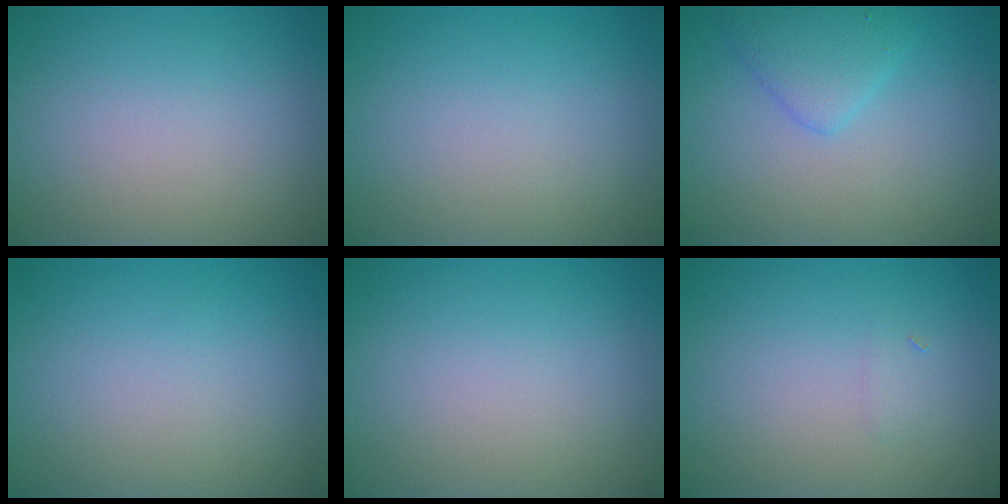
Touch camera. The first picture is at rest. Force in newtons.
{"total": 0.0}
{"total": 2.7, "press": 2.7, "slide": 0.2}
{"total": 0.0}
{"total": 0.0}
{"total": 0.6, "press": 0.6, "slide": 0.0}